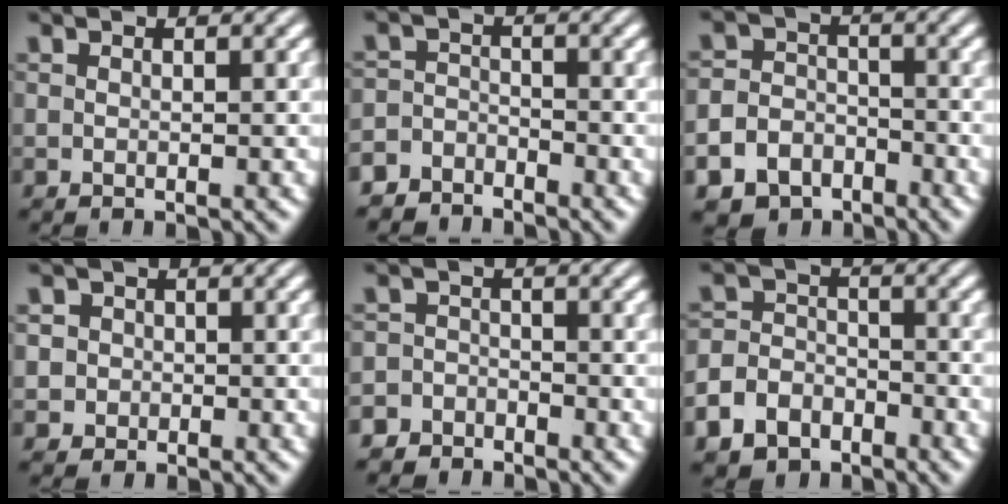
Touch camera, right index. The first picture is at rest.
{"total": 3.9, "force": [-3.6, 1.5, 0.0], "torque": [0.014, -0.015, -0.062]}
{"total": 9.0, "force": [-4.9, 7.2, 1.9], "torque": [-0.026, -0.033, -0.088]}
{"total": 3.7, "force": [-0.4, 3.6, 0.9], "torque": [-0.021, -0.008, -0.012]}
{"total": 3.7, "force": [-3.3, 1.7, -0.4], "torque": [0.017, -0.014, -0.057]}
{"total": 7.0, "force": [-3.8, 5.7, 1.7], "torque": [-0.023, -0.025, -0.064]}